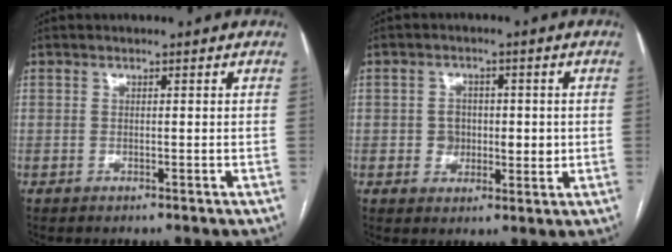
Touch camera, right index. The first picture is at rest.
{"total": 4.5, "force": [0.1, 3.7, 2.6], "torque": [-0.031, 0.009, 0.007]}